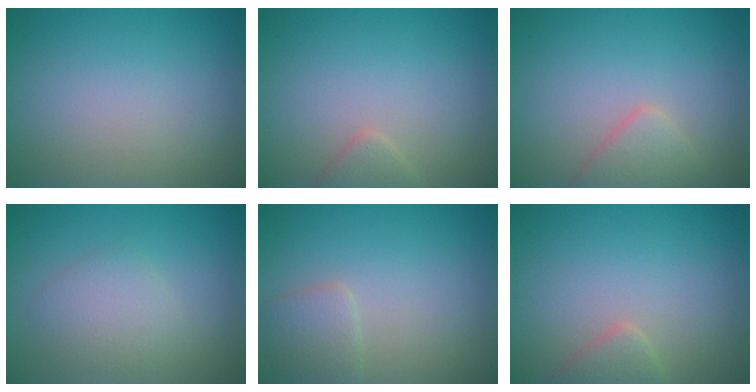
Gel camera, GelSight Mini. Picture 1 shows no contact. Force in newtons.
{"total": 1.5, "press": 1.5, "slide": 0.1}
{"total": 2.4, "press": 2.4, "slide": 0.1}
{"total": 2.8, "press": 2.8, "slide": 0.1}
{"total": 1.9, "press": 1.9, "slide": 0.1}
{"total": 1.9, "press": 1.9, "slide": 0.1}